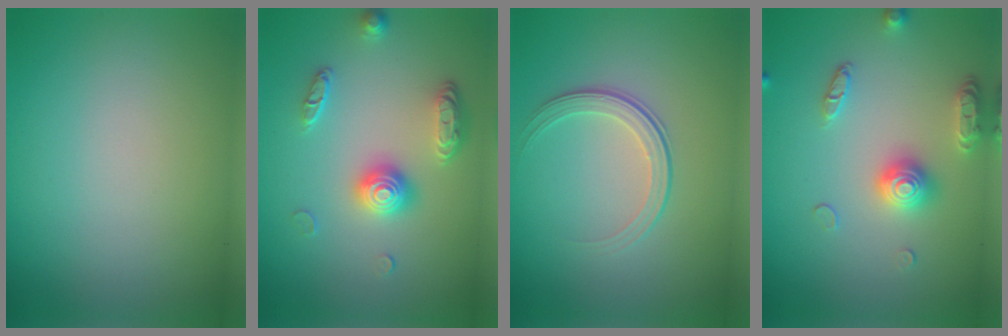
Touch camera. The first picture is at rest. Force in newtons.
{"total": 3.4, "press": 3.0, "slide": 1.6}
{"total": 2.1, "press": 1.5, "slide": 1.5}
{"total": 3.2, "press": 3.0, "slide": 1.2}